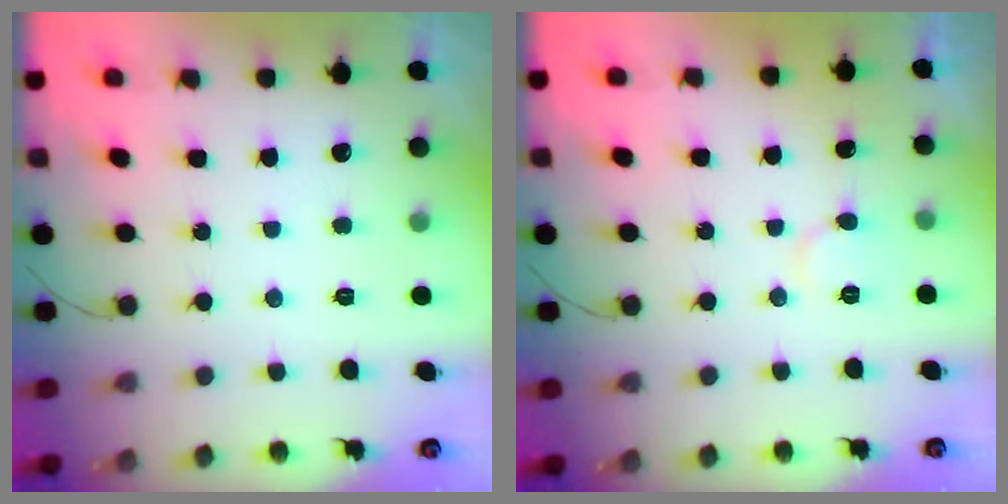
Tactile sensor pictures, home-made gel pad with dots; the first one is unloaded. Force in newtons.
{"total": 4.0, "press": 4.0, "slide": 0.5}